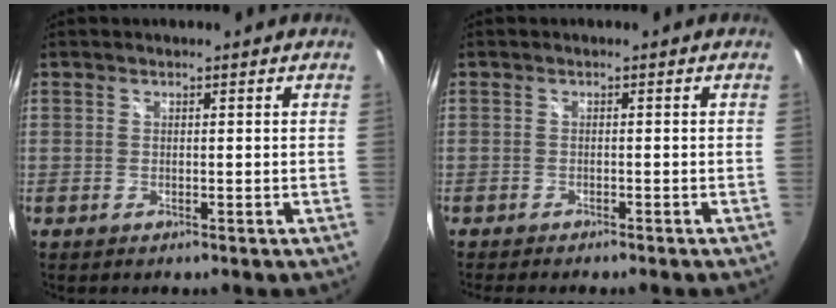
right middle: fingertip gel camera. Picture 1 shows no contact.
{"total": 3.1, "force": [-2.8, 0.1, 1.3], "torque": [-0.027, -0.013, -0.045]}